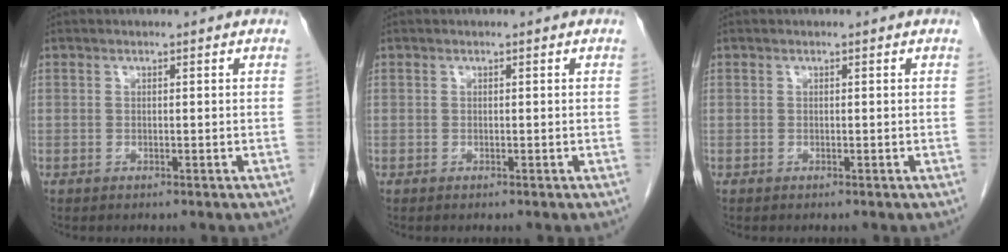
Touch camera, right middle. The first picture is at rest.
{"total": 0.0}
{"total": 0.0}